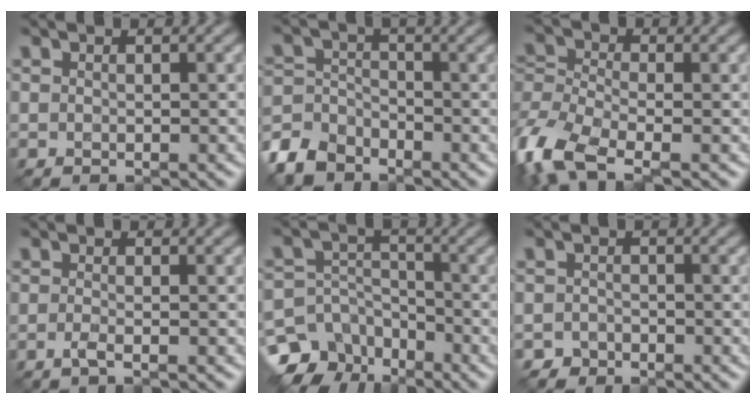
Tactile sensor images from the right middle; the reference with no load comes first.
{"total": 4.6, "force": [-3.7, 2.3, 1.6], "torque": [-0.036, -0.009, -0.083]}
{"total": 8.2, "force": [-4.7, 3.8, 5.6], "torque": [-0.140, -0.017, -0.105]}
{"total": 1.3, "force": [-0.5, 0.3, 1.1], "torque": [-0.021, -0.006, -0.015]}
{"total": 9.1, "force": [-6.1, 6.3, 2.4], "torque": [-0.038, -0.017, -0.112]}
{"total": 1.2, "force": [-0.9, 0.8, -0.2], "torque": [0.011, 0.004, -0.017]}